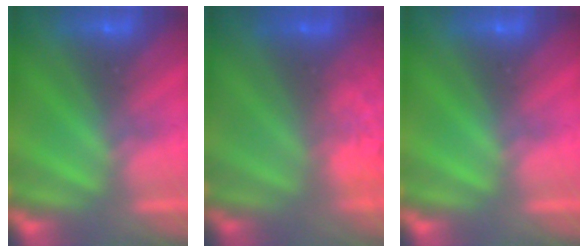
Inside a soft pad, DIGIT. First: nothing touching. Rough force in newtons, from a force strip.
{"total": 6.9}
{"total": 0.0}